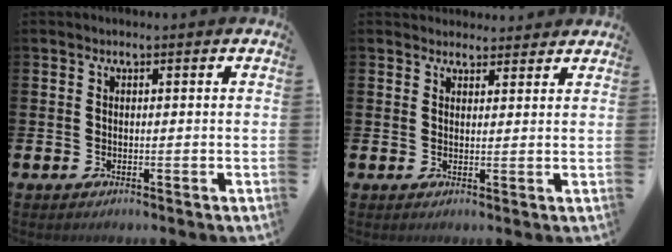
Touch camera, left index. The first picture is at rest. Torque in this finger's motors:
{"motor_torque": [1.05, -1.08, 0.06, 0.00]}